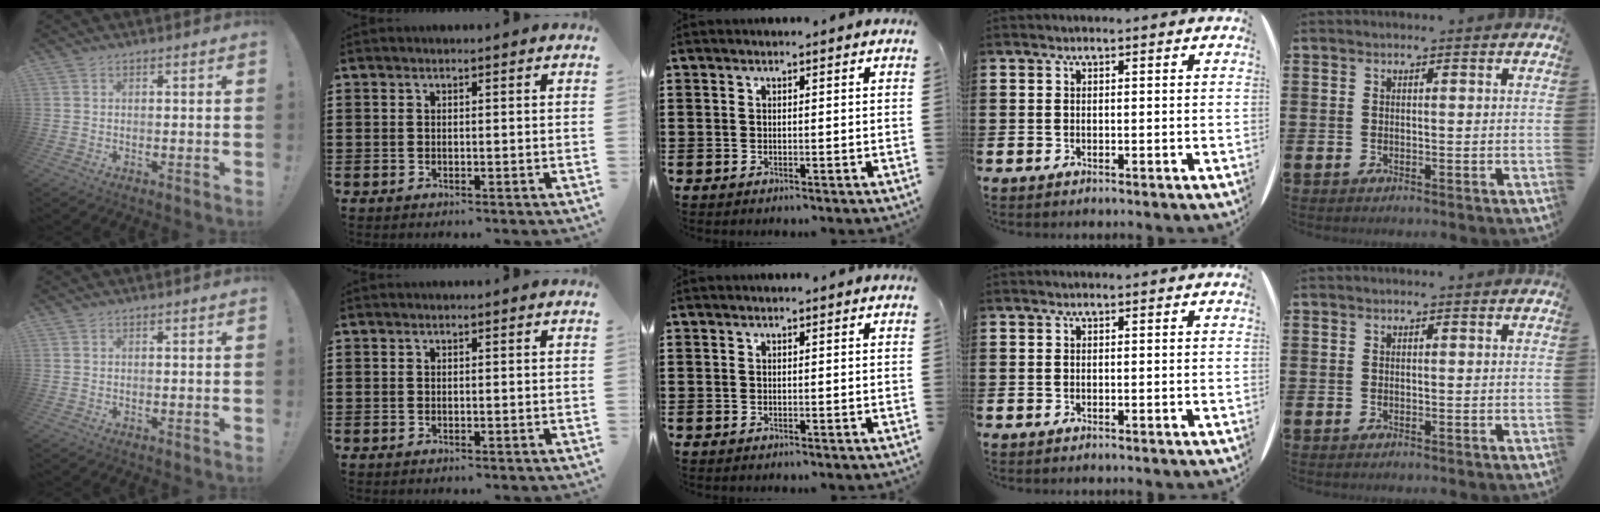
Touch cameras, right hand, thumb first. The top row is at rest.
{}